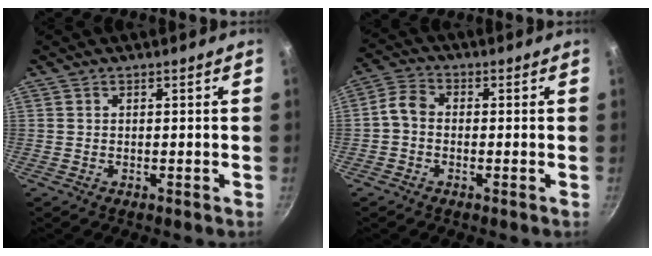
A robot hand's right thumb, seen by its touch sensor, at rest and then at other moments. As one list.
[{"total": 4.3, "force": [-0.9, 3.3, 2.6], "torque": [-0.055, 0.022, -0.032]}]